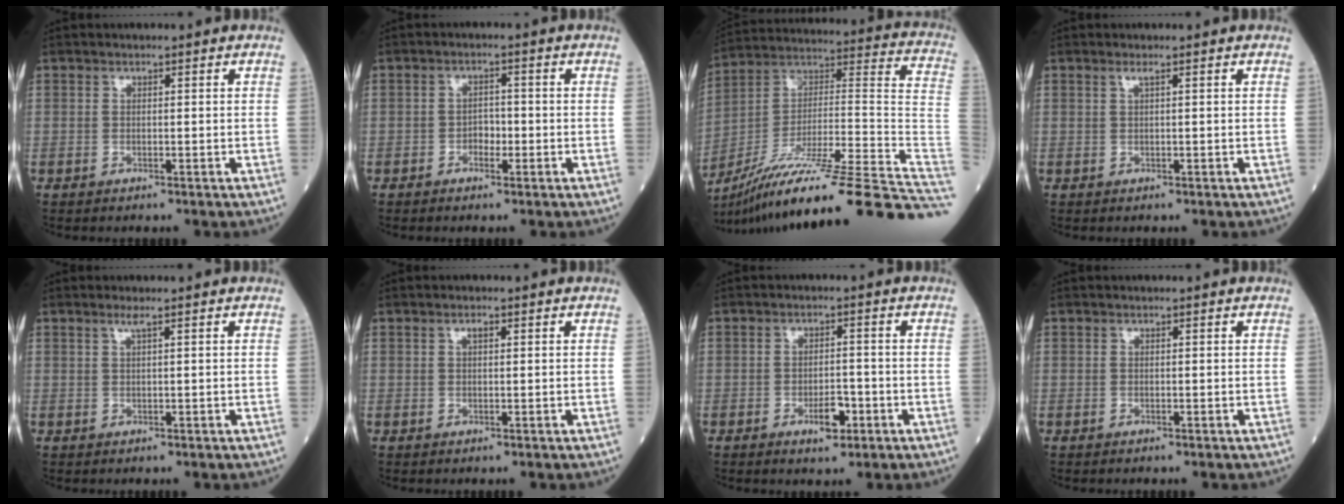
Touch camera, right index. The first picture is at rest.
{"total": 2.4, "force": [-0.9, 1.4, 1.7], "torque": [-0.020, 0.007, -0.016]}
{"total": 34.4, "force": [-25.7, -0.2, 22.9], "torque": [-0.246, -0.015, -0.391]}
{"total": 0.7, "force": [0.3, -0.2, 0.6], "torque": [-0.020, 0.003, 0.010]}
{"total": 1.1, "force": [0.6, -0.3, 0.9], "torque": [-0.025, 0.001, 0.015]}
{"total": 0.9, "force": [0.4, 0.3, 0.8], "torque": [-0.013, 0.001, 0.005]}
{"total": 4.1, "force": [-1.8, 1.6, 3.3], "torque": [-0.052, 0.001, -0.026]}
{"total": 0.0}